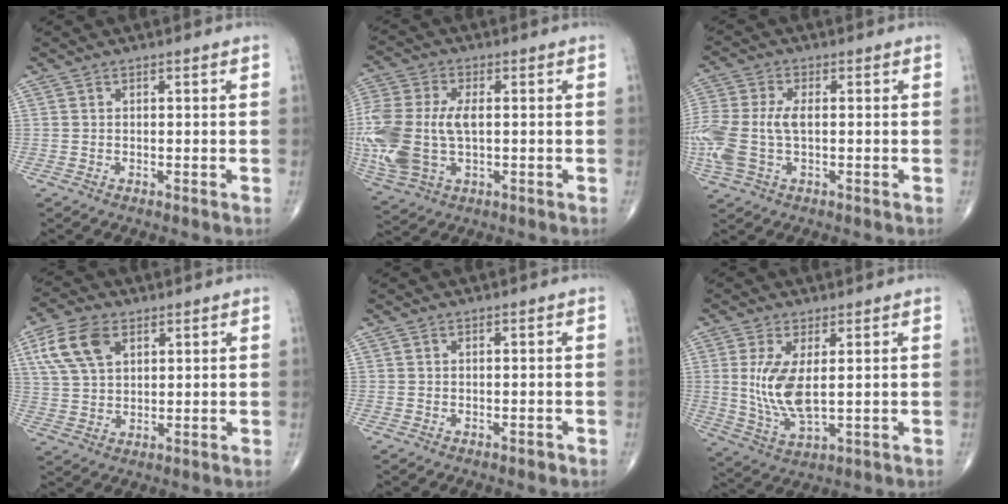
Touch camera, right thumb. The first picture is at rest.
{"total": 19.0, "force": [-0.8, 11.2, 15.3], "torque": [-0.401, -0.005, -0.005]}
{"total": 13.1, "force": [-0.9, 7.6, 10.7], "torque": [-0.290, 0.006, -0.012]}
{"total": 10.1, "force": [4.3, 6.0, 6.9], "torque": [-0.132, -0.001, 0.084]}
{"total": 0.7, "force": [-0.3, 0.4, 0.5], "torque": [-0.007, 0.004, -0.003]}
{"total": 9.6, "force": [1.3, 4.0, 8.7], "torque": [-0.183, -0.019, 0.036]}